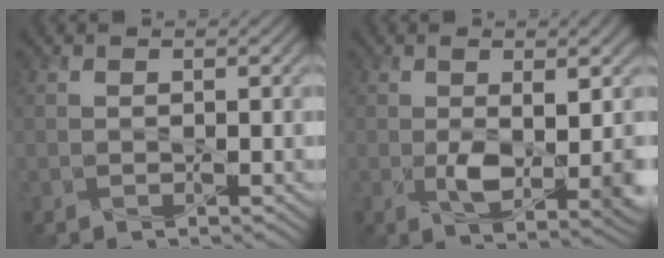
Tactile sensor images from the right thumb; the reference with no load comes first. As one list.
[{"total": 7.6, "force": [-0.3, 2.9, 7.0], "torque": [-0.117, -0.014, 0.005]}]